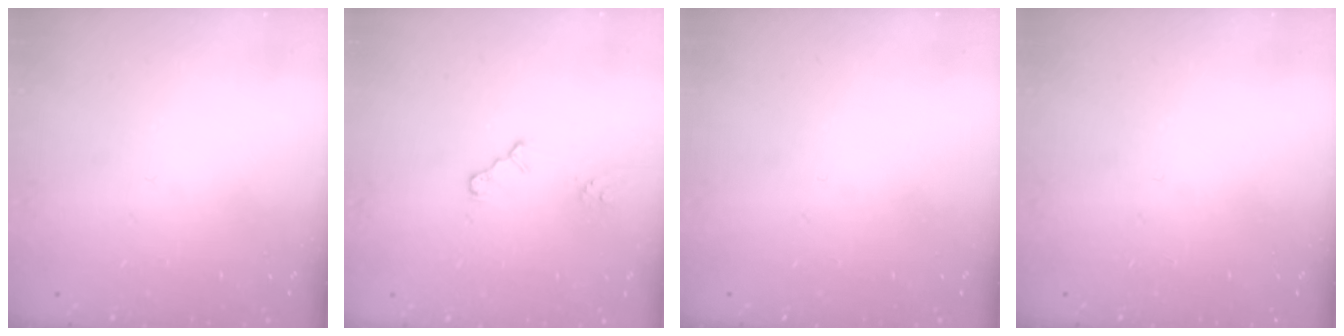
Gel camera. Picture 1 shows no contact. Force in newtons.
{"total": 2.6, "press": 2.6, "slide": 0.4}
{"total": 0.0}
{"total": 0.0}